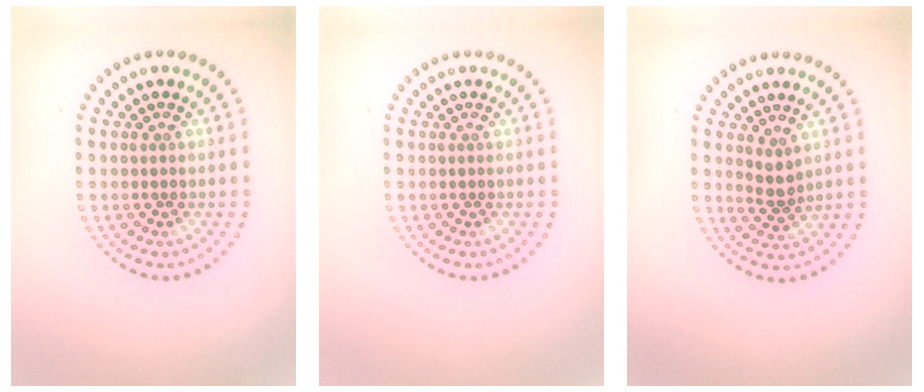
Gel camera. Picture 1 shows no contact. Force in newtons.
{"total": 0.0}
{"total": 1.8, "press": 1.4, "slide": 1.1}